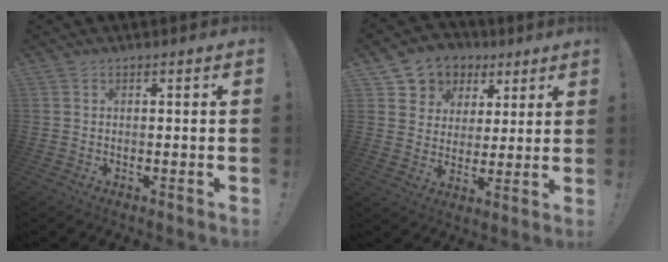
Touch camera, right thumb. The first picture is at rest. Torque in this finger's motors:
{"motor_torque": [-0.25, 0.51, 0.03, 0.08, 0.17]}